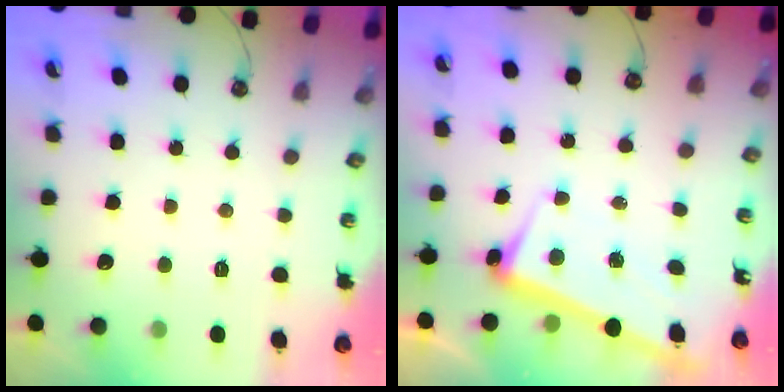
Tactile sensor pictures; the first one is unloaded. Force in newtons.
{"total": 2.4, "press": 2.4, "slide": 0.5}